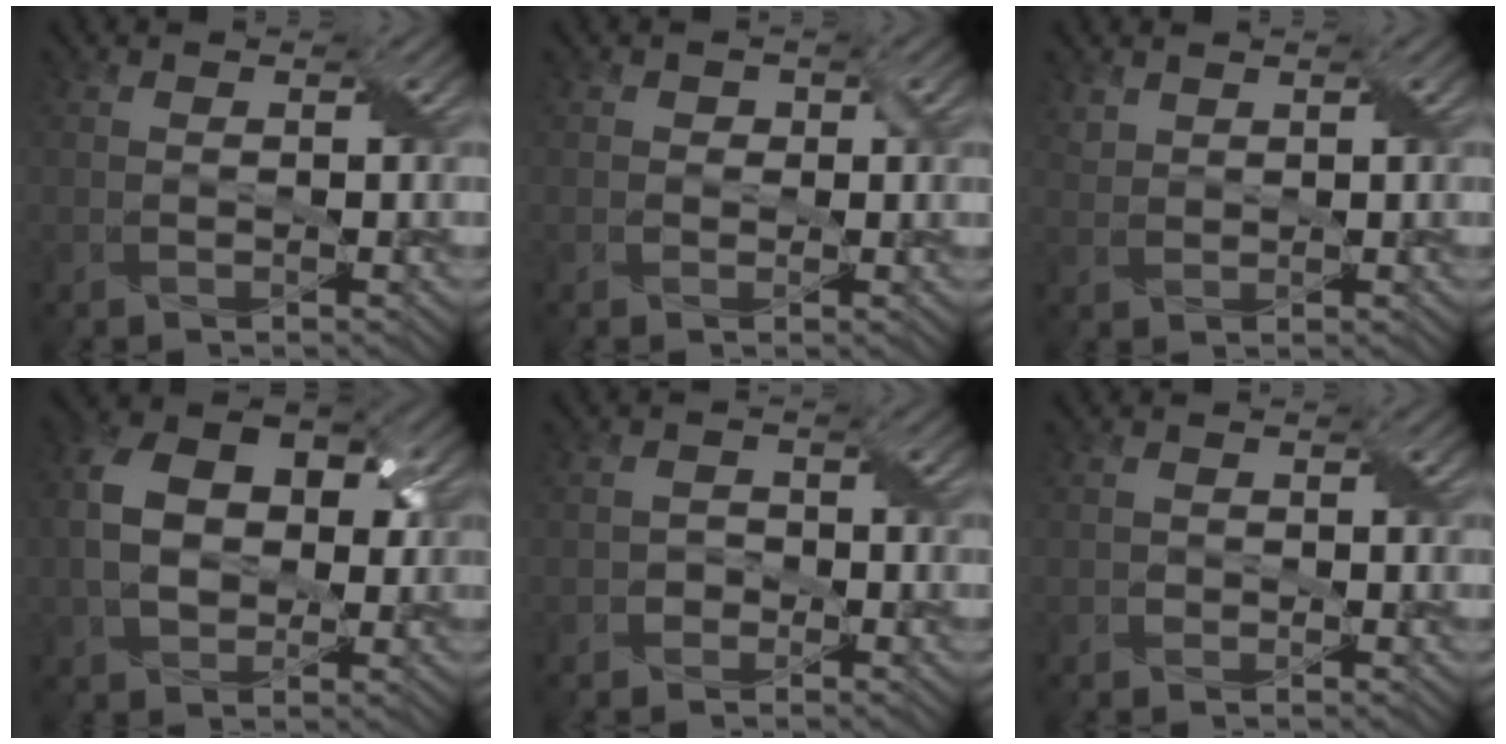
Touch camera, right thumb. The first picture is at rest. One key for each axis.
{"total": 1.2, "fx": 0.1, "fy": 1.1, "fz": 0.4, "tx": -0.005, "ty": -0.002, "tz": 0.000}
{"total": 1.5, "fx": 1.3, "fy": 0.7, "fz": 0.3, "tx": -0.016, "ty": 0.003, "tz": 0.030}
{"total": 9.9, "fx": 1.0, "fy": 6.7, "fz": 7.1, "tx": -0.148, "ty": 0.013, "tz": 0.013}
{"total": 1.5, "fx": -0.8, "fy": 1.2, "fz": 0.4, "tx": -0.006, "ty": 0.003, "tz": -0.017}
{"total": 0.9, "fx": -0.2, "fy": 0.8, "fz": 0.3, "tx": -0.007, "ty": -0.003, "tz": -0.006}